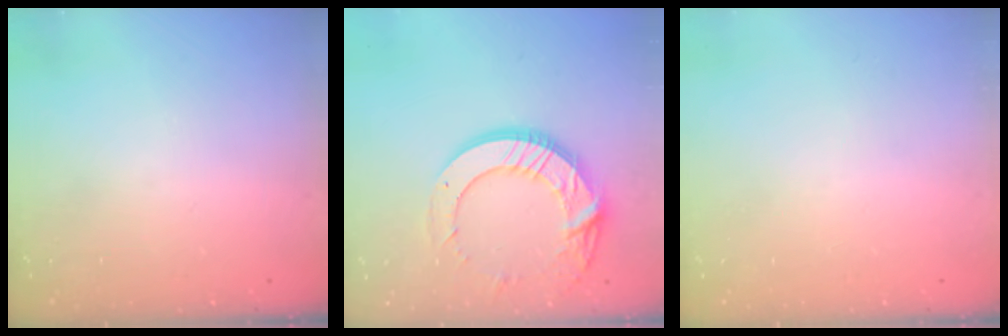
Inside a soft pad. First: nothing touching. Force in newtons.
{"total": 17.1, "press": 17.0, "slide": 1.5}
{"total": 0.0}